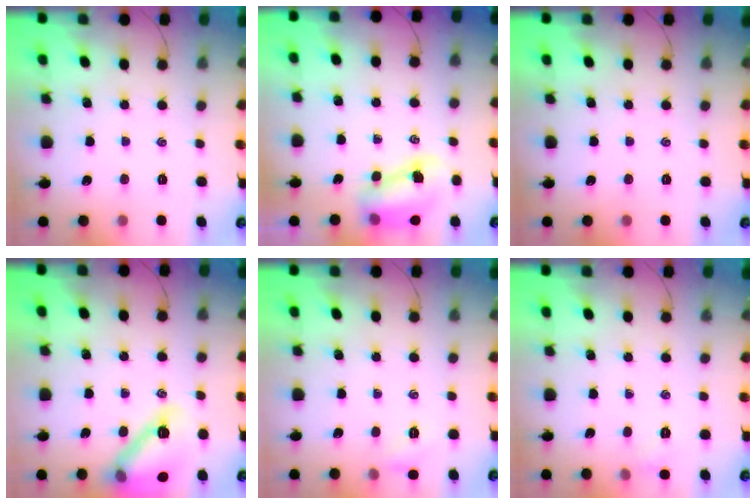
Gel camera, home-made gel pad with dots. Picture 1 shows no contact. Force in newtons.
{"total": 7.7, "press": 7.6, "slide": 1.3}
{"total": 0.0}
{"total": 17.3, "press": 17.1, "slide": 2.3}
{"total": 4.2, "press": 4.0, "slide": 1.0}
{"total": 2.9, "press": 2.7, "slide": 1.0}